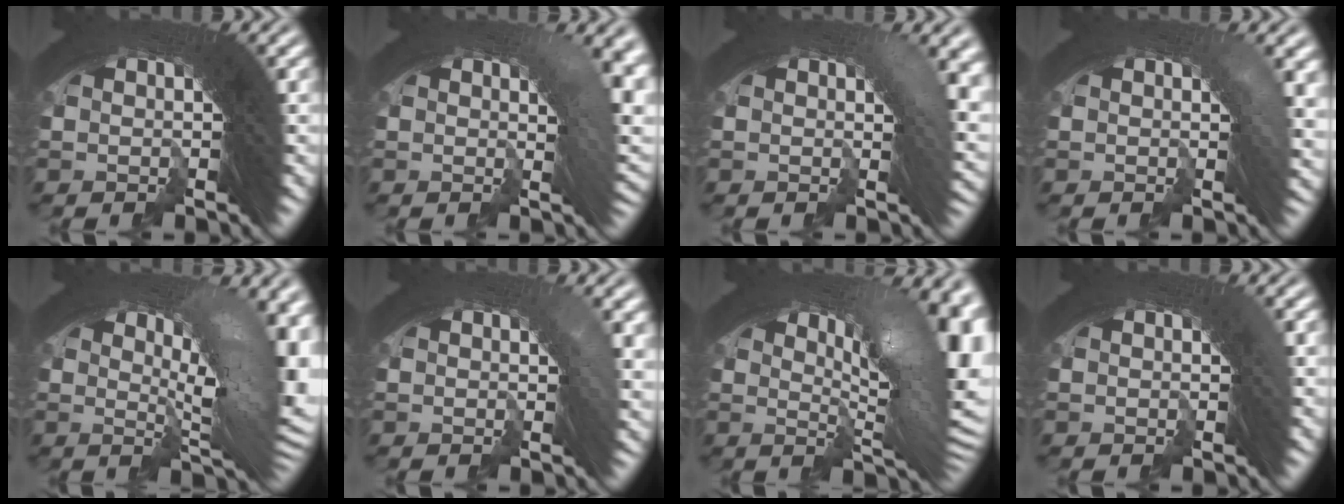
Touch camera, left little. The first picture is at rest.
{"total": 4.9, "force": [0.6, 2.3, 4.3], "torque": [-0.027, 0.015, -0.001]}
{"total": 3.9, "force": [0.5, 1.6, 3.5], "torque": [-0.019, 0.013, -0.001]}
{"total": 2.4, "force": [0.4, 0.8, 2.3], "torque": [-0.014, 0.007, 0.000]}
{"total": 9.5, "force": [1.2, 3.8, 8.7], "torque": [-0.091, 0.014, 0.007]}
{"total": 2.1, "force": [0.3, 0.7, 2.0], "torque": [-0.010, 0.007, 0.000]}
{"total": 11.1, "force": [1.2, 4.5, 10.1], "torque": [-0.115, 0.016, 0.007]}
{"total": 0.5, "force": [0.1, 0.1, 0.5], "torque": [-0.004, 0.002, 0.001]}